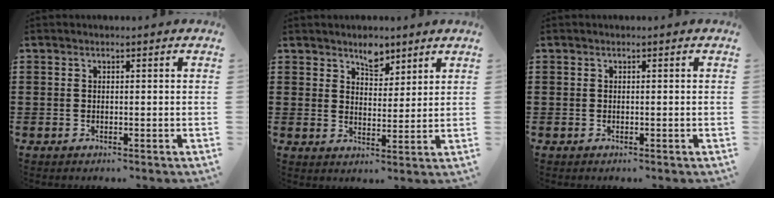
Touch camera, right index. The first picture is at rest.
{"total": 4.5, "force": [3.6, 2.3, 1.5], "torque": [-0.024, -0.001, 0.064]}
{"total": 0.0}